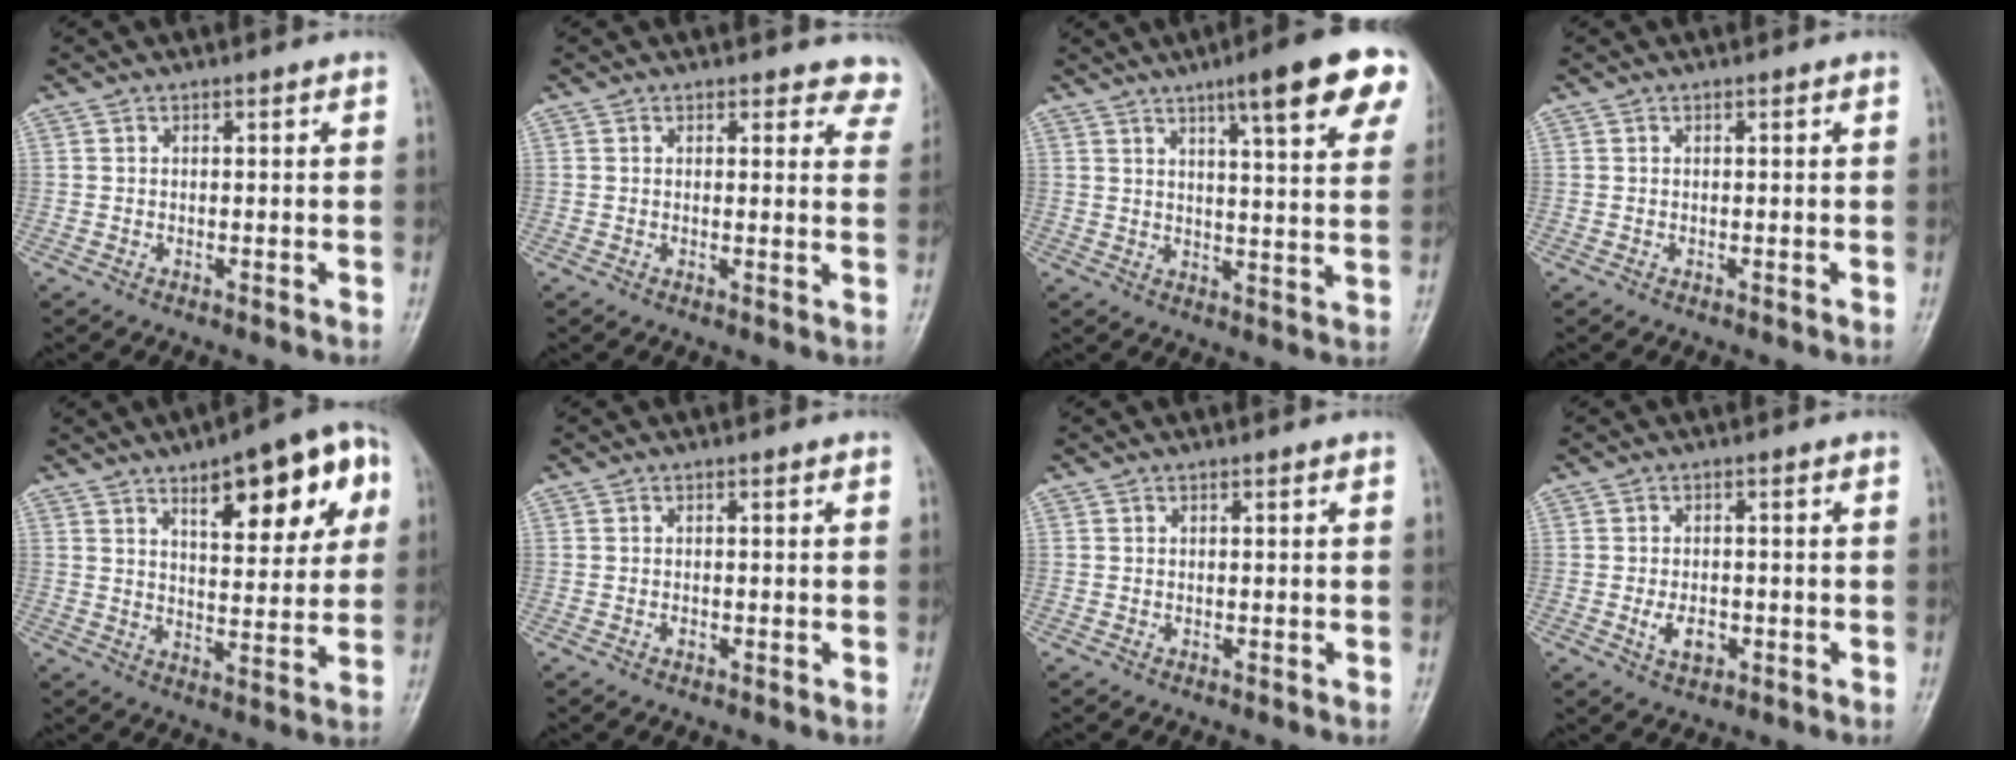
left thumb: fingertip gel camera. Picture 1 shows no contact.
{"total": 6.5, "force": [5.9, 2.7, 0.4], "torque": [0.050, -0.025, 0.035]}
{"total": 15.9, "force": [8.7, 2.8, 13.0], "torque": [-0.149, -0.030, 0.112]}
{"total": 0.0}
{"total": 16.9, "force": [7.3, 6.7, 13.7], "torque": [-0.137, -0.012, 0.099]}
{"total": 0.6, "force": [-0.2, 0.4, 0.3], "torque": [-0.003, 0.000, -0.005]}
{"total": 0.0}
{"total": 4.0, "force": [-1.1, 2.6, 2.8], "torque": [-0.046, 0.000, -0.014]}